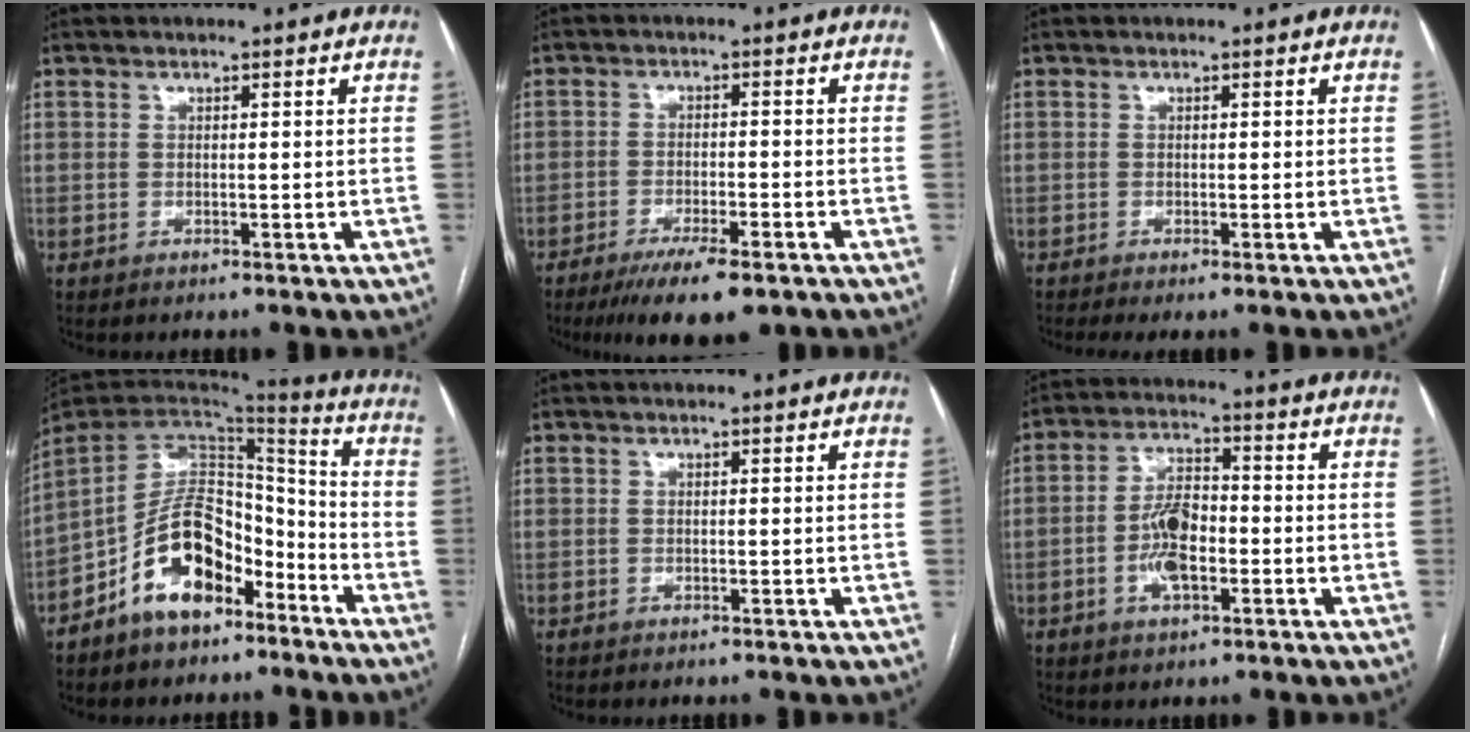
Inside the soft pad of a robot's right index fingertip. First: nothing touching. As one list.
[{"total": 8.7, "force": [-6.0, 1.8, 5.9], "torque": [-0.095, -0.015, -0.094]}, {"total": 1.3, "force": [-0.6, 0.1, 1.1], "torque": [-0.025, -0.005, -0.012]}, {"total": 13.7, "force": [-7.3, 8.4, 7.9], "torque": [-0.150, 0.028, -0.127]}, {"total": 0.0}, {"total": 9.0, "force": [-2.1, 3.4, 8.0], "torque": [-0.166, 0.014, -0.041]}]